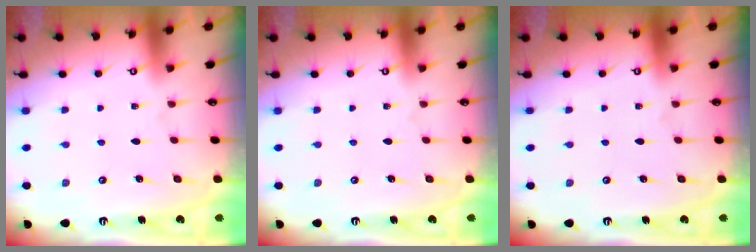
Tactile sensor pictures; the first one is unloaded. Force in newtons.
{"total": 0.0}
{"total": 0.0}